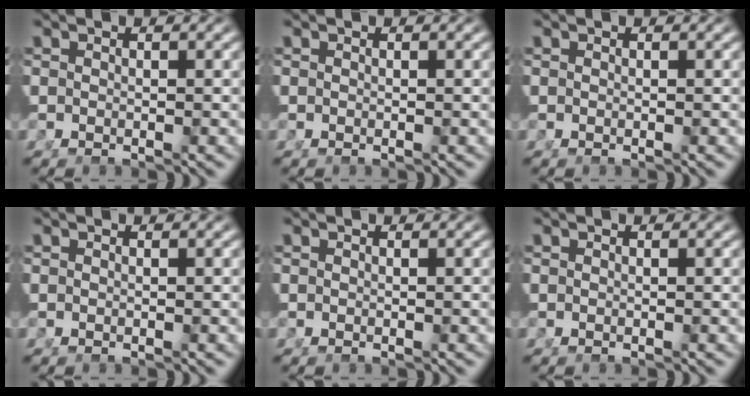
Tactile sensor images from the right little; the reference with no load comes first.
{"total": 0.0}
{"total": 0.0}
{"total": 0.0}
{"total": 0.0}
{"total": 0.0}